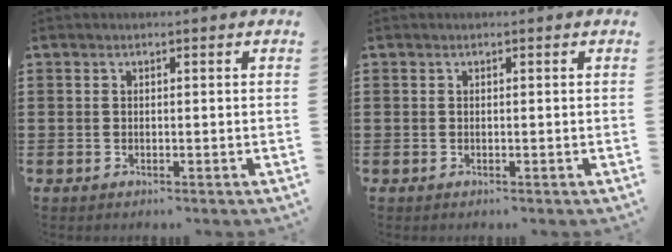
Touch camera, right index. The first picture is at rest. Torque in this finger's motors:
{"motor_torque": [0.00, 0.00, 0.00, 0.00]}